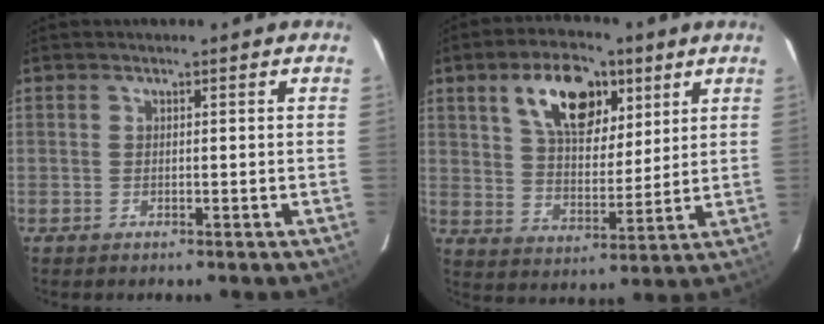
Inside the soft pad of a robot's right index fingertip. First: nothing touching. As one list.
[{"total": 14.4, "force": [7.3, 7.6, 9.9], "torque": [-0.165, 0.020, 0.127]}]